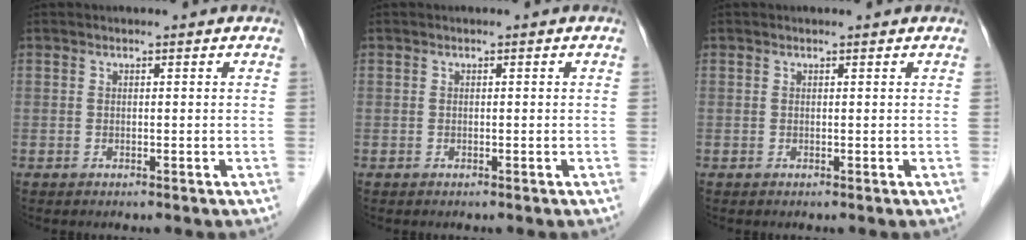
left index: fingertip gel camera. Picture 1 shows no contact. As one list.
[{"total": 0.0}, {"total": 0.6, "force": [0.5, 0.1, 0.0], "torque": [-0.007, 0.001, 0.006]}]